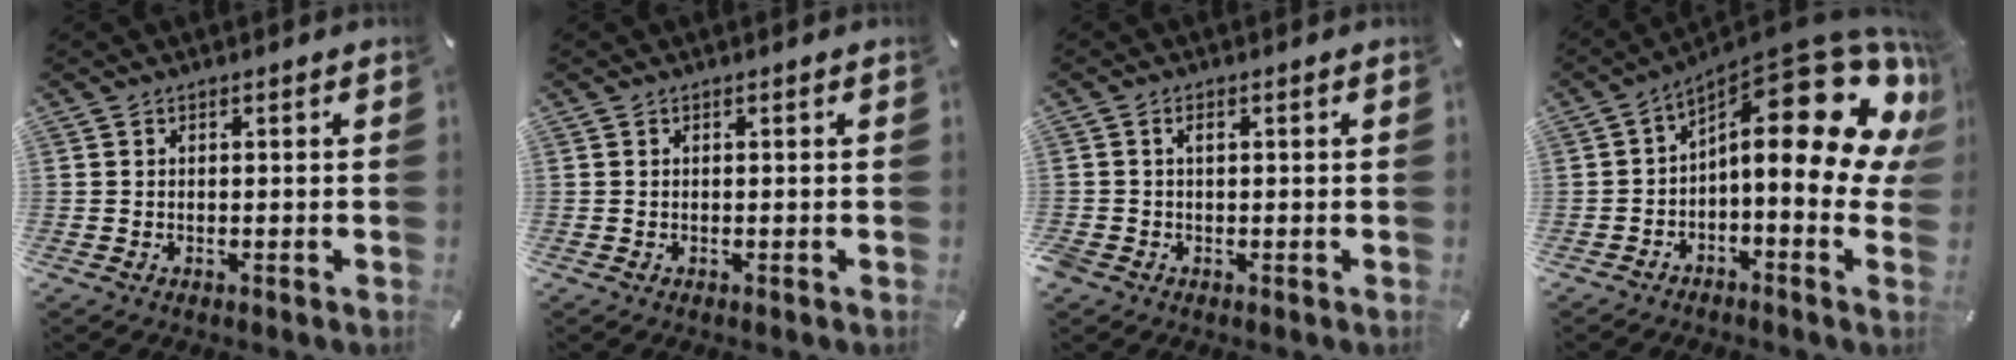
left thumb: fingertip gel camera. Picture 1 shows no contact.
{"total": 0.0}
{"total": 1.8, "force": [0.0, 1.5, 1.0], "torque": [-0.022, 0.006, -0.003]}
{"total": 19.6, "force": [7.5, 7.1, 16.6], "torque": [-0.220, -0.090, 0.122]}